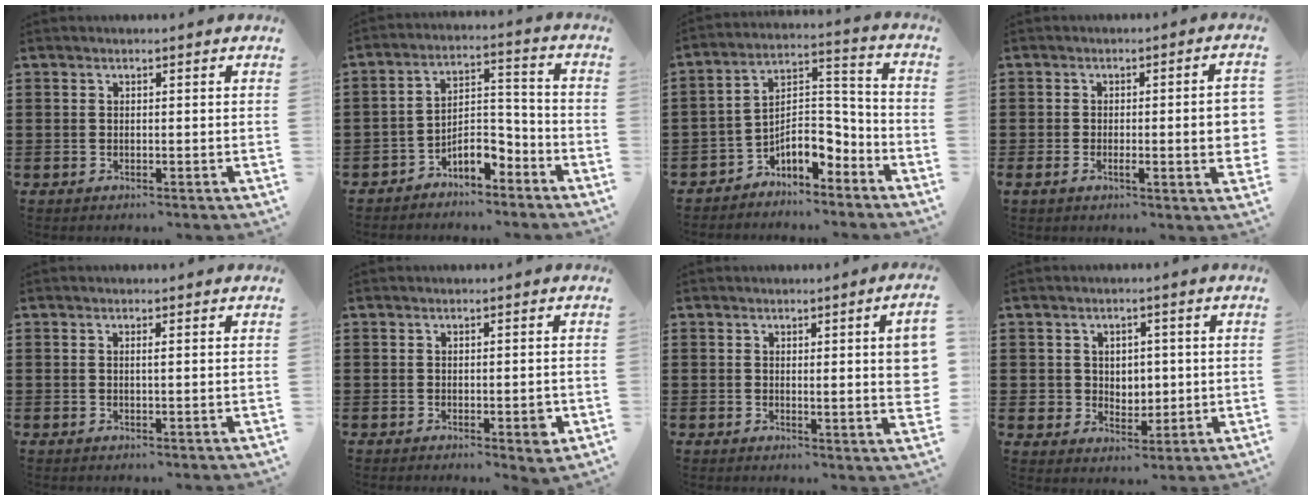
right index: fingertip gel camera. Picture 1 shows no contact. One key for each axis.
{"total": 6.4, "fx": -4.8, "fy": 2.5, "fz": 3.3, "tx": -0.063, "ty": 0.017, "tz": -0.093}
{"total": 7.6, "fx": -5.3, "fy": 3.2, "fz": 4.4, "tx": -0.083, "ty": 0.000, "tz": -0.104}
{"total": 6.2, "fx": -0.7, "fy": 1.1, "fz": 6.1, "tx": -0.080, "ty": -0.008, "tz": -0.013}
{"total": 0.5, "fx": 0.1, "fy": -0.1, "fz": 0.5, "tx": -0.009, "ty": -0.002, "tz": 0.001}
{"total": 1.9, "fx": -0.6, "fy": 0.5, "fz": 1.8, "tx": -0.031, "ty": -0.004, "tz": -0.010}
{"total": 4.7, "fx": 0.8, "fy": 0.2, "fz": 4.6, "tx": -0.065, "ty": -0.012, "tz": 0.011}
{"total": 3.8, "fx": 1.2, "fy": 3.5, "fz": 0.8, "tx": -0.025, "ty": 0.007, "tz": 0.019}